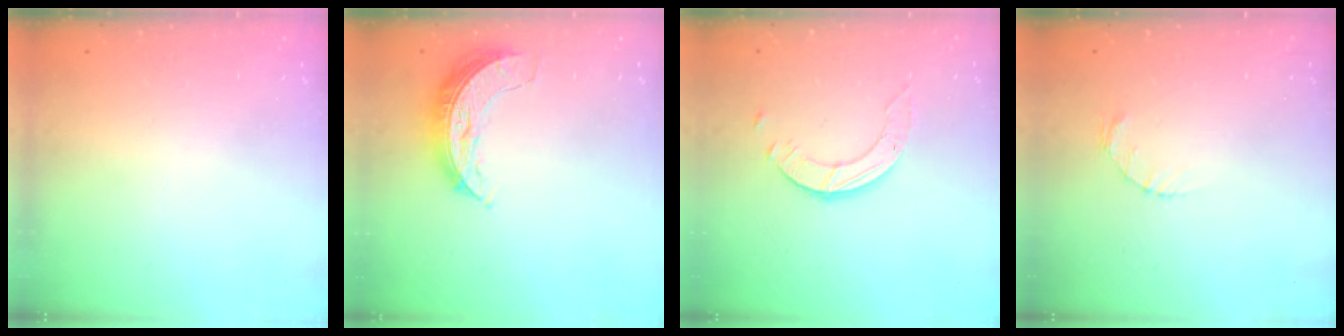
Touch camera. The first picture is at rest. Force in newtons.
{"total": 7.7, "press": 7.7, "slide": 0.3}
{"total": 3.6, "press": 3.5, "slide": 0.4}
{"total": 1.2, "press": 1.1, "slide": 0.2}